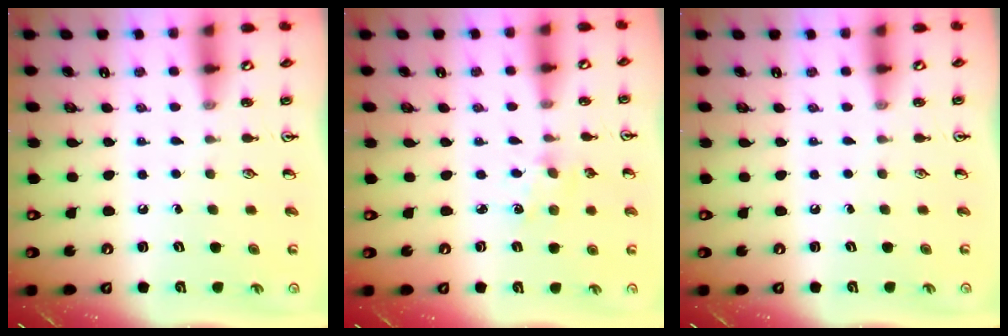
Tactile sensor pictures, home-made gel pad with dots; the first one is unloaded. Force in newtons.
{"total": 1.7, "press": 1.7, "slide": 0.3}
{"total": 0.0}